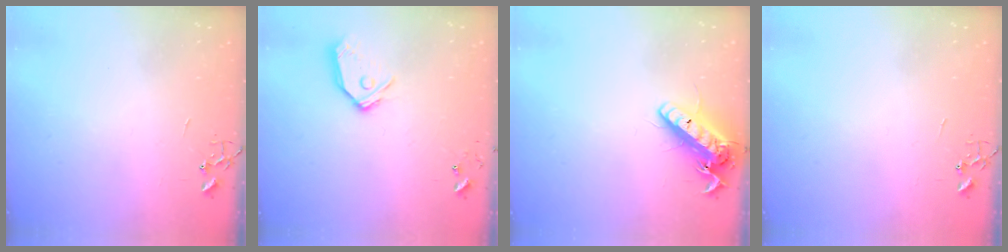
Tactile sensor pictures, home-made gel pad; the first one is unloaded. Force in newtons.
{"total": 11.6, "press": 11.6, "slide": 1.4}
{"total": 15.1, "press": 14.8, "slide": 3.3}
{"total": 0.0}